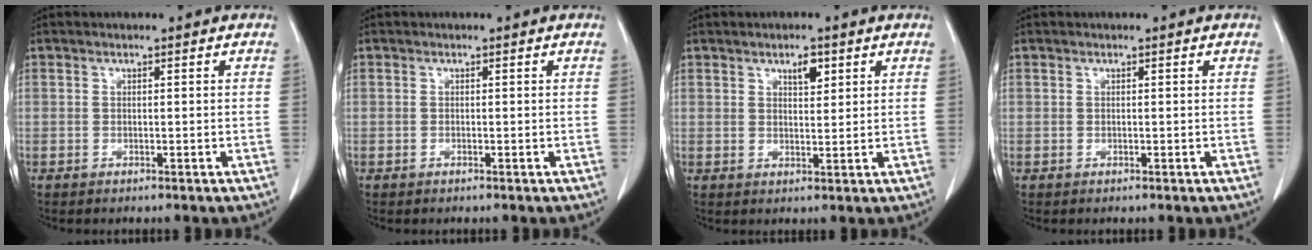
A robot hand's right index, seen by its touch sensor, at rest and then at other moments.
{"total": 0.0}
{"total": 3.0, "force": [1.7, 1.2, 2.1], "torque": [-0.033, -0.004, 0.029]}
{"total": 0.0}